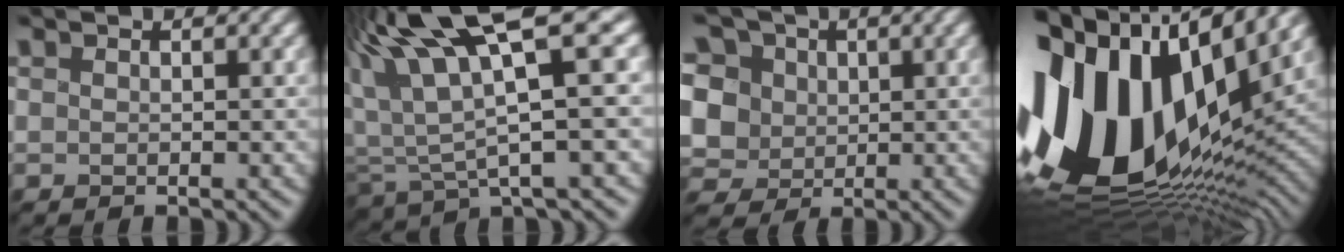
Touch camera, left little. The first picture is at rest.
{"total": 12.7, "force": [6.2, 2.9, 10.7], "torque": [-0.223, 0.007, 0.120]}
{"total": 14.4, "force": [3.9, 11.7, 7.4], "torque": [-0.183, 0.031, 0.049]}
{"total": 18.0, "force": [1.7, 11.2, 14.0], "torque": [-0.288, 0.011, 0.019]}